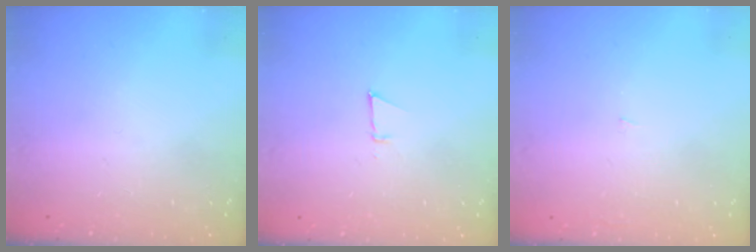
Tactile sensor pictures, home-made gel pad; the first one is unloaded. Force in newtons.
{"total": 3.8, "press": 3.7, "slide": 0.6}
{"total": 0.9, "press": 0.9, "slide": 0.0}